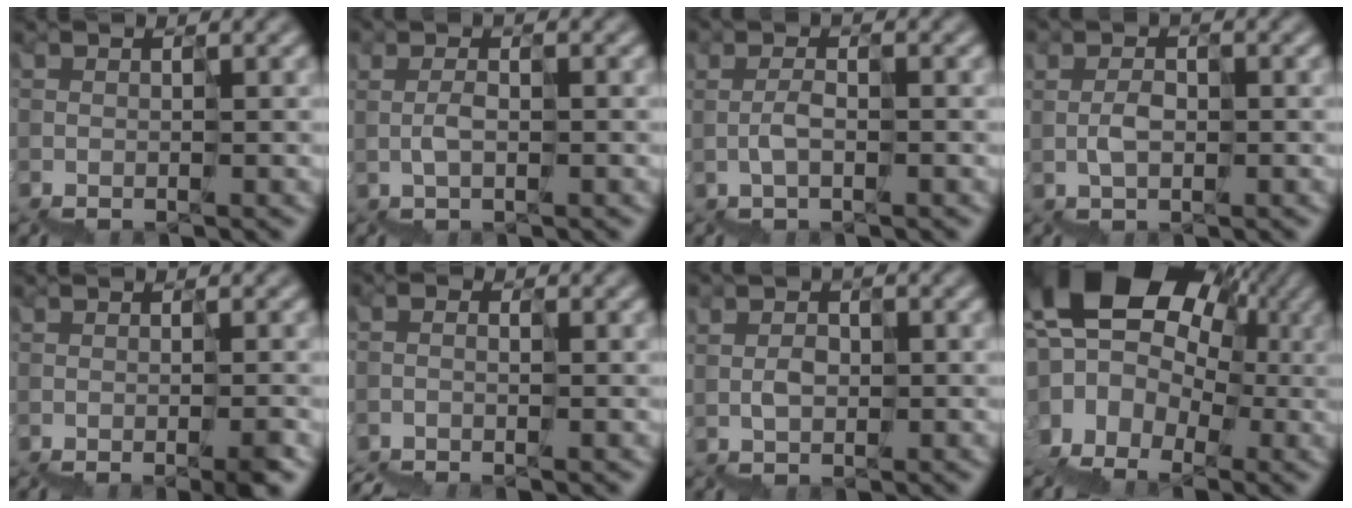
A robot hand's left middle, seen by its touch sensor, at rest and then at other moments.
{"total": 1.0, "force": [0.9, -0.1, -0.3], "torque": [0.006, 0.009, 0.020]}
{"total": 0.6, "force": [0.6, -0.1, -0.1], "torque": [0.005, 0.011, 0.011]}
{"total": 0.9, "force": [0.9, 0.3, -0.2], "torque": [0.007, 0.015, 0.018]}
{"total": 4.0, "force": [-2.3, 1.3, 3.0], "torque": [-0.040, -0.013, -0.032]}
{"total": 3.1, "force": [-2.3, 1.0, 1.8], "torque": [-0.041, -0.012, -0.040]}
{"total": 1.1, "force": [0.8, 0.6, -0.2], "torque": [0.009, 0.014, 0.019]}
{"total": 15.6, "force": [3.4, 11.7, 9.7], "torque": [-0.148, 0.023, 0.063]}